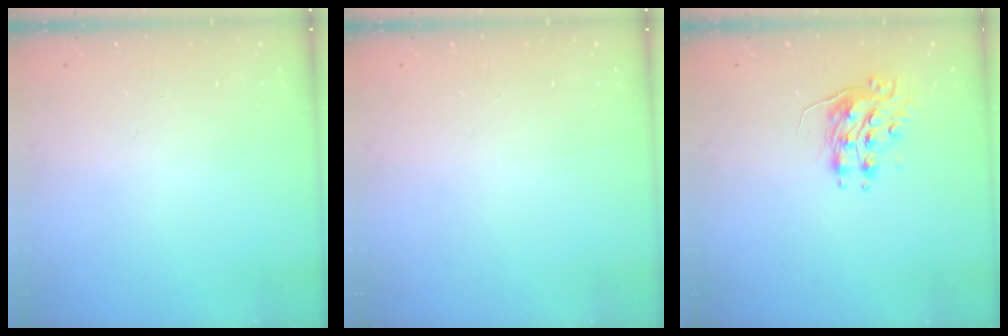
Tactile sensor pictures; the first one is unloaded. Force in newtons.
{"total": 0.0}
{"total": 8.2, "press": 8.2, "slide": 0.1}